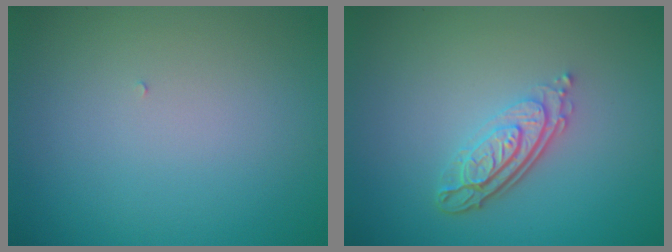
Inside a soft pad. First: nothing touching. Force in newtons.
{"total": 4.0, "press": 2.8, "slide": 2.9}